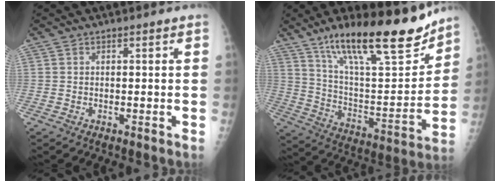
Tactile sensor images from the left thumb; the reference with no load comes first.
{"total": 25.2, "force": [17.8, 6.8, 16.6], "torque": [-0.235, -0.073, 0.297]}